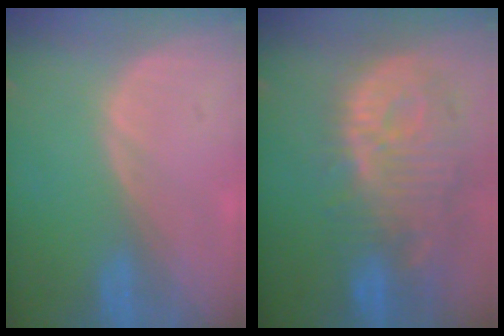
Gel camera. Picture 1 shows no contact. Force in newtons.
{"total": 13.1, "press": 11.5, "slide": 6.4}